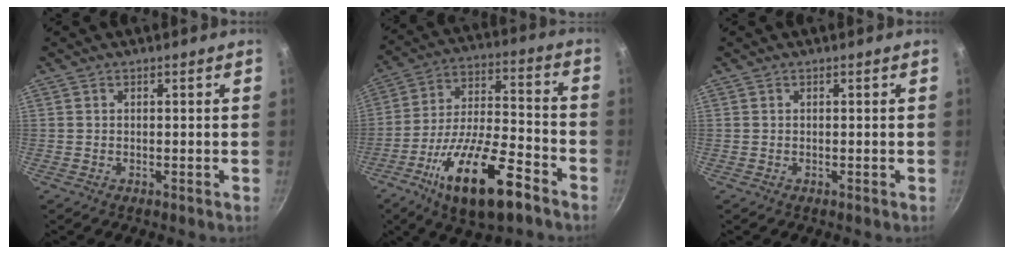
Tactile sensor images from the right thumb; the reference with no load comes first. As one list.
[{"total": 20.1, "force": [-10.8, 7.1, 15.5], "torque": [-0.256, 0.044, -0.189]}, {"total": 0.0}]